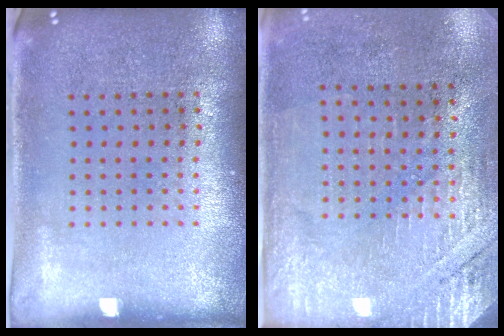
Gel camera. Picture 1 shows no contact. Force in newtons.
{"total": 2.7, "press": 2.4, "slide": 1.2}